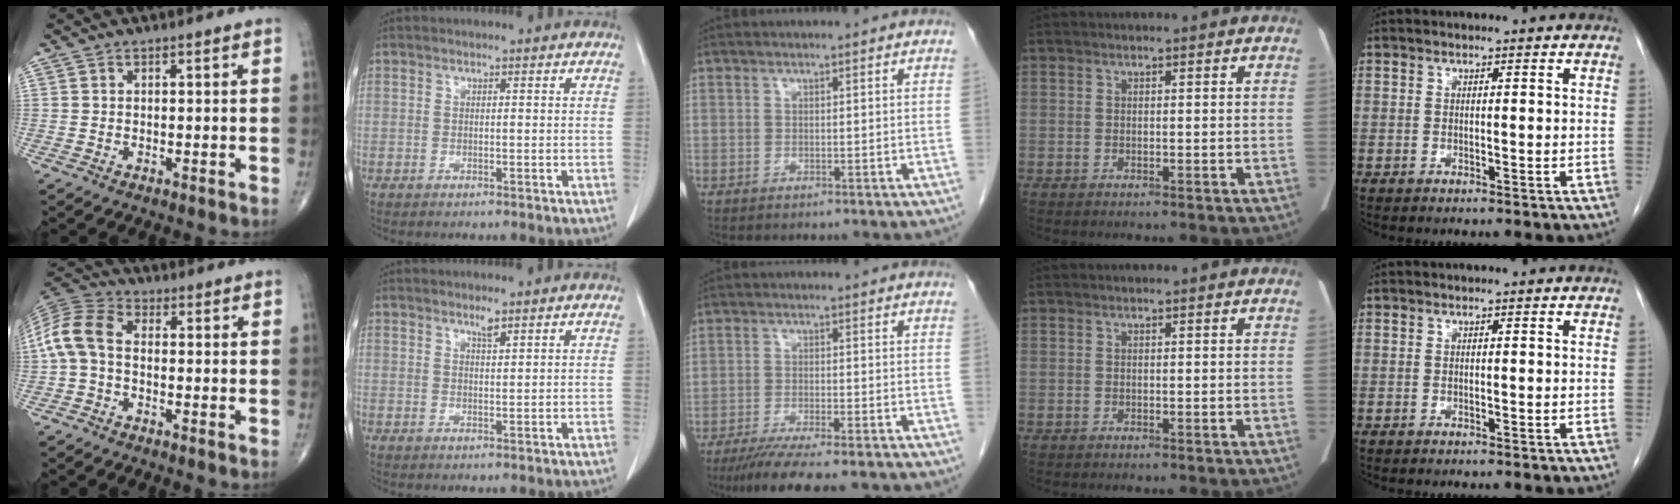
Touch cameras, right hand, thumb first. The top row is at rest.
{"thumb": {"total": 8.9, "force": [-0.8, 5.5, 7.0], "torque": [-0.146, 0.026, -0.031]}, "index": {"total": 1.4, "force": [1.1, 0.1, 0.9], "torque": [-0.018, -0.001, 0.020]}, "middle": {"total": 9.9, "force": [-8.1, 0.4, 5.6], "torque": [-0.081, -0.023, -0.125]}}